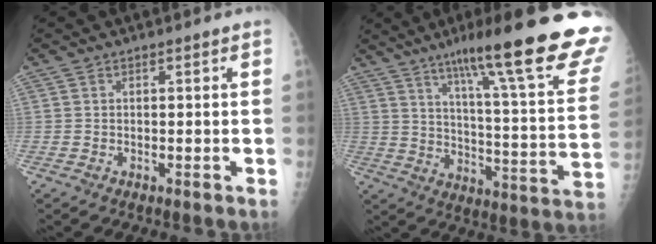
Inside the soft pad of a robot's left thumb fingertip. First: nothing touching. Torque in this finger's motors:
{"motor_torque": [1.65, -0.32, 1.40, -1.38, 0.39]}